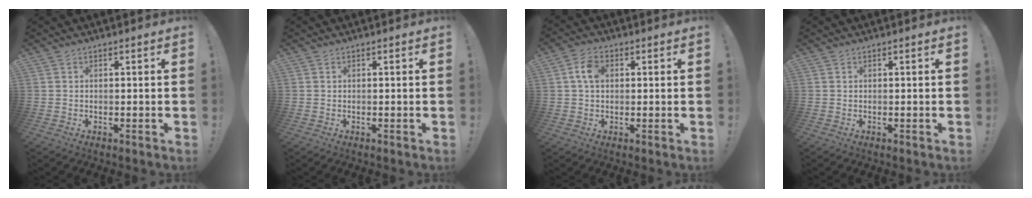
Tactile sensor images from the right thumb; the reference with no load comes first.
{"total": 0.0}
{"total": 5.6, "force": [1.1, 3.5, 4.3], "torque": [-0.071, 0.008, 0.020]}
{"total": 0.0}